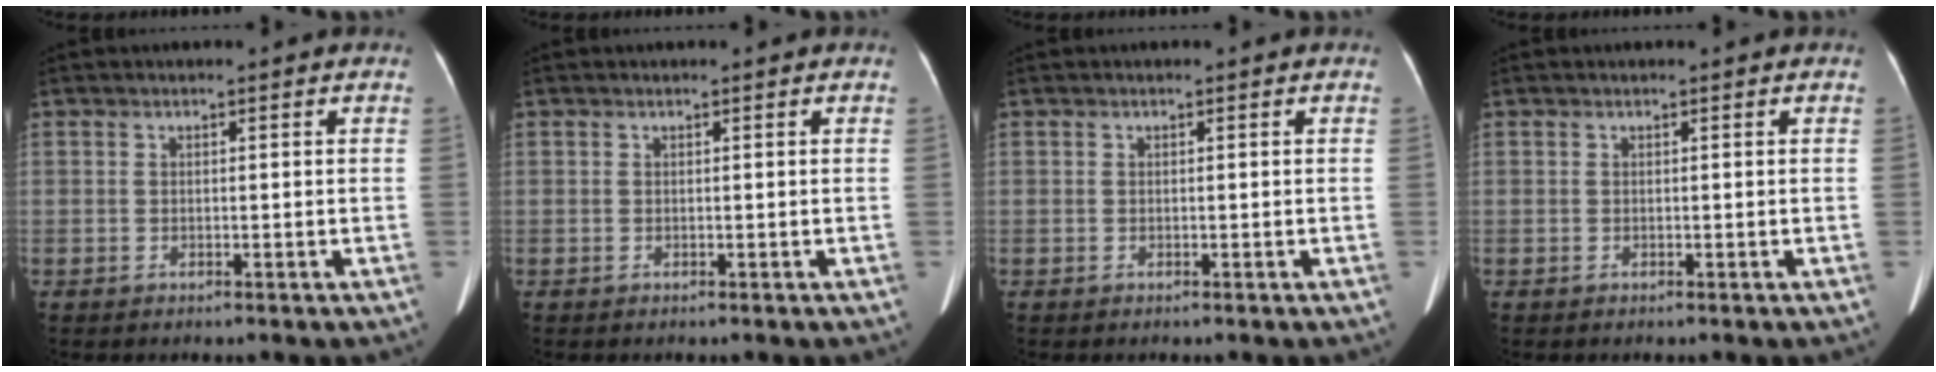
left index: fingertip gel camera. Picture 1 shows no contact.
{"total": 0.0}
{"total": 0.0}
{"total": 0.0}